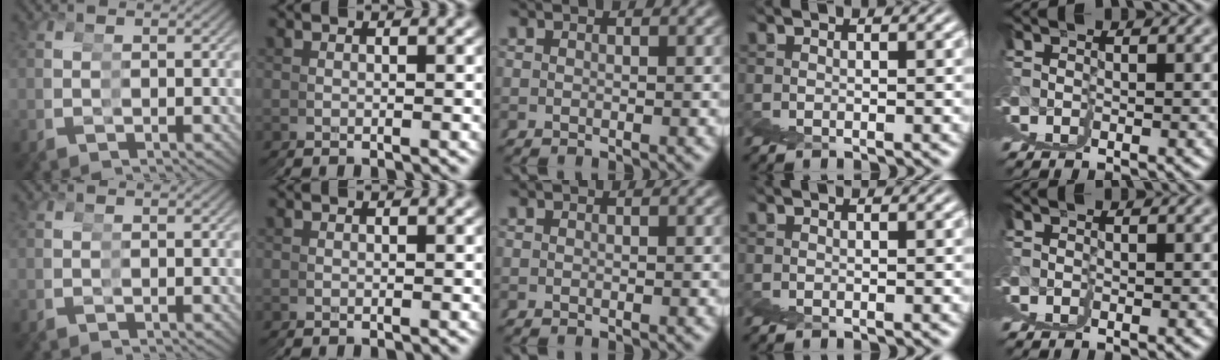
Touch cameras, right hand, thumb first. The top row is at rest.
{}